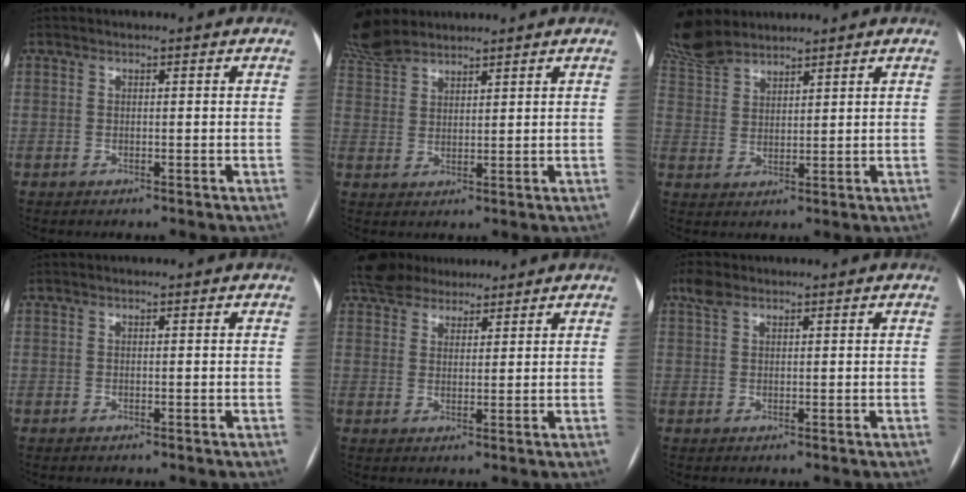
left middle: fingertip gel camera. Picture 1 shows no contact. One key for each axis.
{"total": 10.1, "fx": 8.9, "fy": 3.6, "fz": 3.2, "tx": -0.088, "ty": 0.029, "tz": 0.183}
{"total": 11.3, "fx": 10.1, "fy": 4.0, "fz": 3.4, "tx": -0.098, "ty": 0.027, "tz": 0.207}
{"total": 0.0}
{"total": 8.9, "fx": 7.7, "fy": 3.5, "fz": 2.9, "tx": -0.051, "ty": 0.036, "tz": 0.131}
{"total": 2.4, "fx": 1.7, "fy": 1.2, "fz": 1.2, "tx": -0.032, "ty": 0.018, "tz": 0.037}